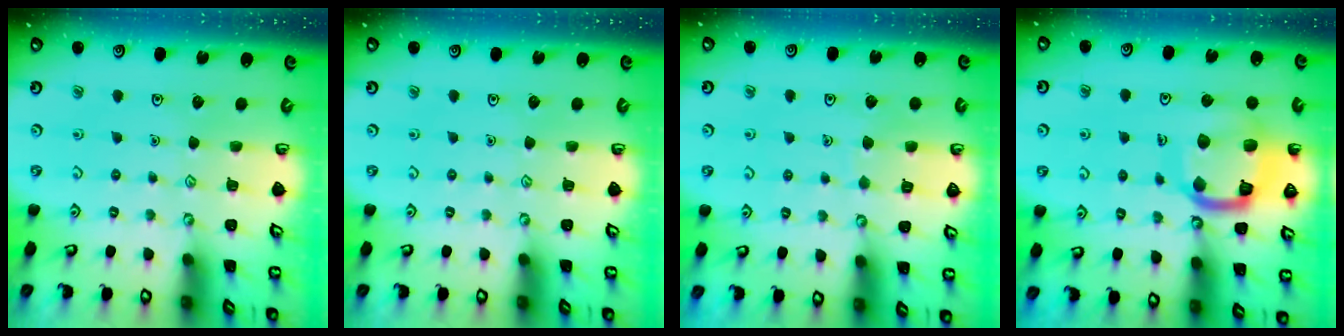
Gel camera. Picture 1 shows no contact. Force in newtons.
{"total": 0.0}
{"total": 5.8, "press": 5.8, "slide": 0.4}
{"total": 16.5, "press": 16.4, "slide": 1.8}